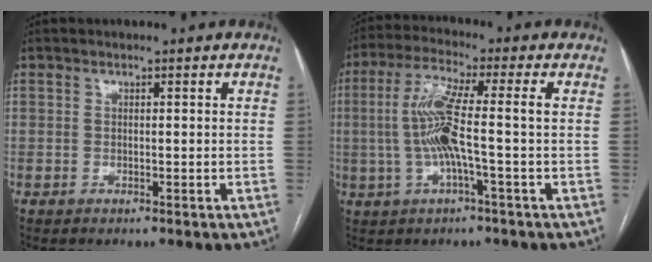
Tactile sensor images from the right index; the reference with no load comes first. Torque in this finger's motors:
{"motor_torque": [0.80, -0.02, 0.36, 0.20]}